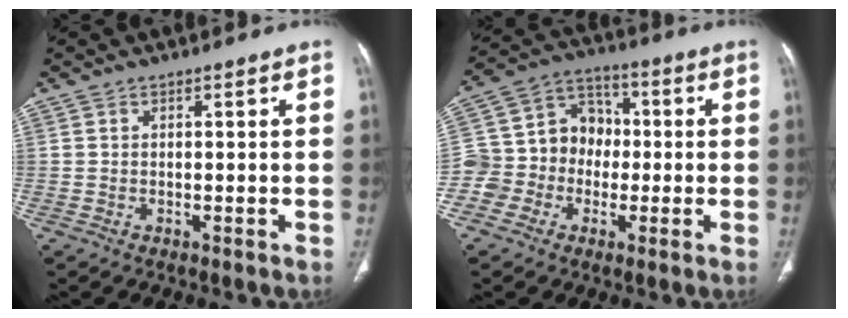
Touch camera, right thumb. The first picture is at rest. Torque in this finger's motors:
{"motor_torque": [0.34, 0.19, 0.53, -0.33, 0.01]}